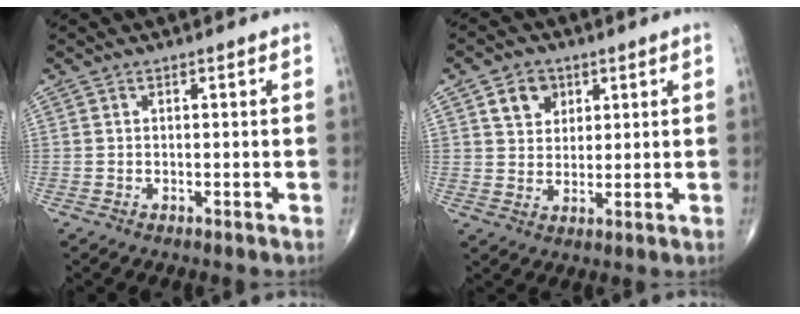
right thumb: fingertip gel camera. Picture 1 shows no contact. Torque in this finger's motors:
{"motor_torque": [0.01, -0.12, 0.42, 0.35, 0.03]}